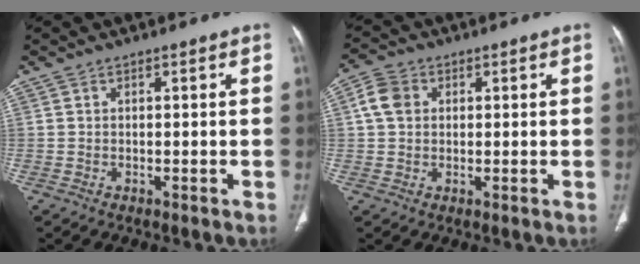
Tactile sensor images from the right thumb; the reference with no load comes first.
{"total": 5.0, "force": [1.1, 4.0, 2.7], "torque": [-0.048, 0.009, 0.016]}